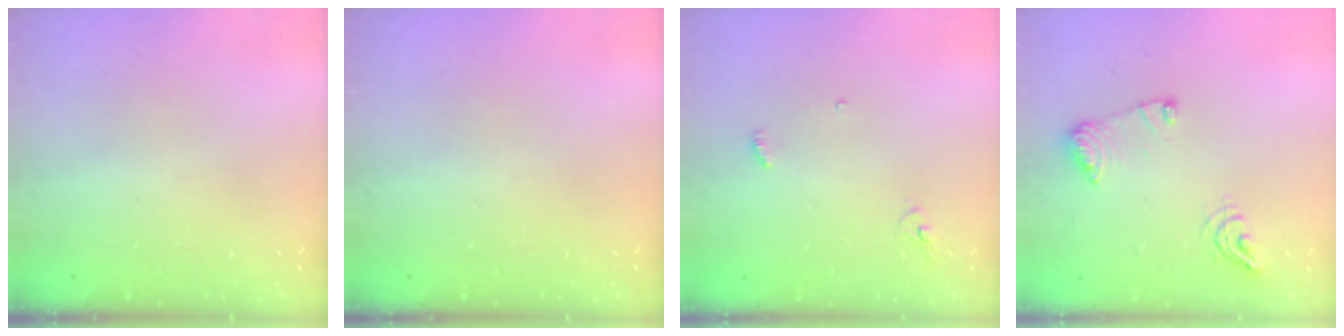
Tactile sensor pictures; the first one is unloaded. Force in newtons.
{"total": 0.0}
{"total": 3.1, "press": 3.1, "slide": 0.2}
{"total": 10.7, "press": 10.6, "slide": 1.1}